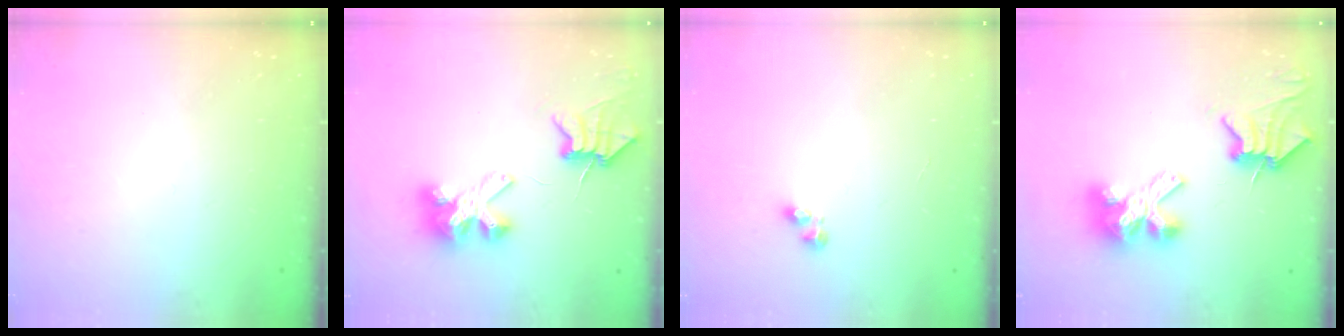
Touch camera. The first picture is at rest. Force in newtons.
{"total": 7.5, "press": 7.5, "slide": 0.5}
{"total": 3.0, "press": 3.0, "slide": 0.4}
{"total": 10.2, "press": 10.1, "slide": 1.2}